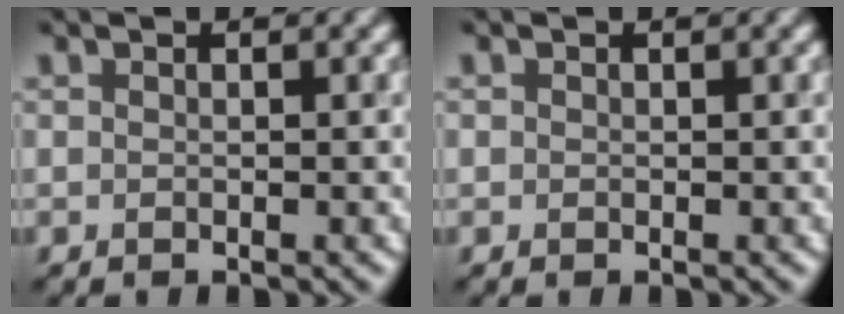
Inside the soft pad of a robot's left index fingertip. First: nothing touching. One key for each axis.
{"total": 0.0}